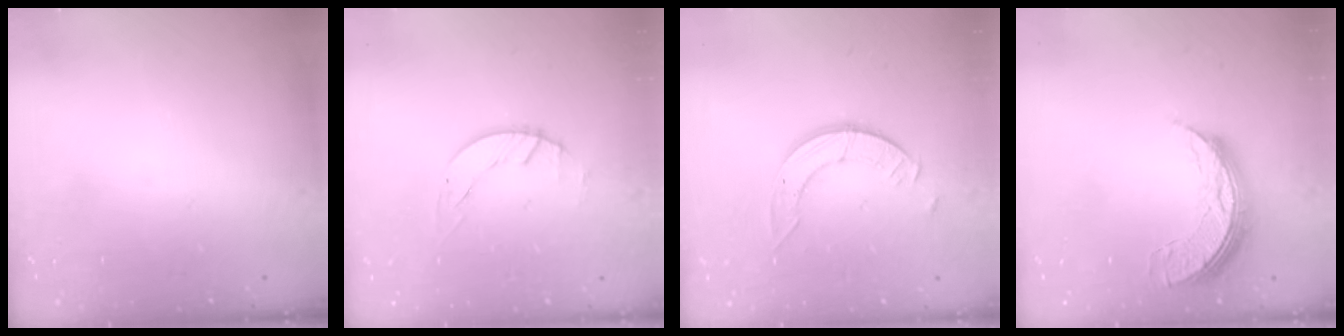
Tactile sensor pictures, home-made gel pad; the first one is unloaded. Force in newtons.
{"total": 1.5, "press": 1.4, "slide": 0.3}
{"total": 3.9, "press": 3.9, "slide": 0.3}
{"total": 7.9, "press": 7.8, "slide": 0.8}